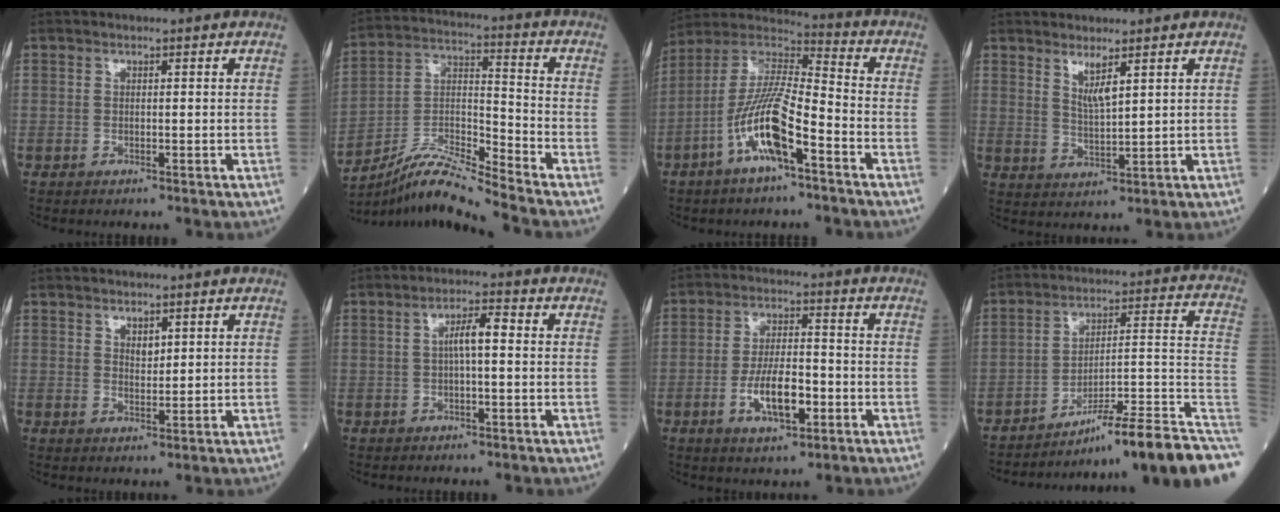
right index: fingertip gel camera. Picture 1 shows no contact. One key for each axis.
{"total": 10.4, "fx": -9.6, "fy": -1.4, "fz": 3.7, "tx": -0.074, "ty": 0.006, "tz": -0.178}
{"total": 13.2, "fx": -5.8, "fy": 2.5, "fz": 11.6, "tx": -0.236, "ty": 0.005, "tz": -0.111}
{"total": 3.6, "fx": 2.3, "fy": 0.2, "fz": 2.8, "tx": -0.055, "ty": -0.014, "tz": 0.049}
{"total": 2.1, "fx": 1.2, "fy": 1.0, "fz": 1.4, "tx": -0.023, "ty": -0.004, "tz": 0.026}
{"total": 3.8, "fx": 0.2, "fy": 0.7, "fz": 3.7, "tx": -0.065, "ty": 0.012, "tz": 0.002}
{"total": 8.9, "fx": -3.0, "fy": 3.1, "fz": 7.8, "tx": -0.149, "ty": 0.003, "tz": -0.053}
{"total": 19.5, "fx": -15.0, "fy": -0.5, "fz": 12.5, "tx": -0.102, "ty": 0.029, "tz": -0.225}